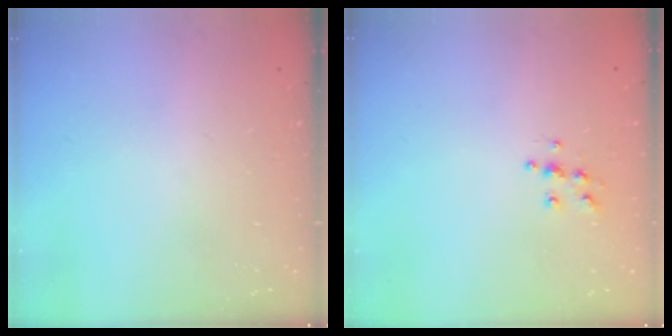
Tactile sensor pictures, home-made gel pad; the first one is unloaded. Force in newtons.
{"total": 5.5, "press": 5.5, "slide": 0.3}